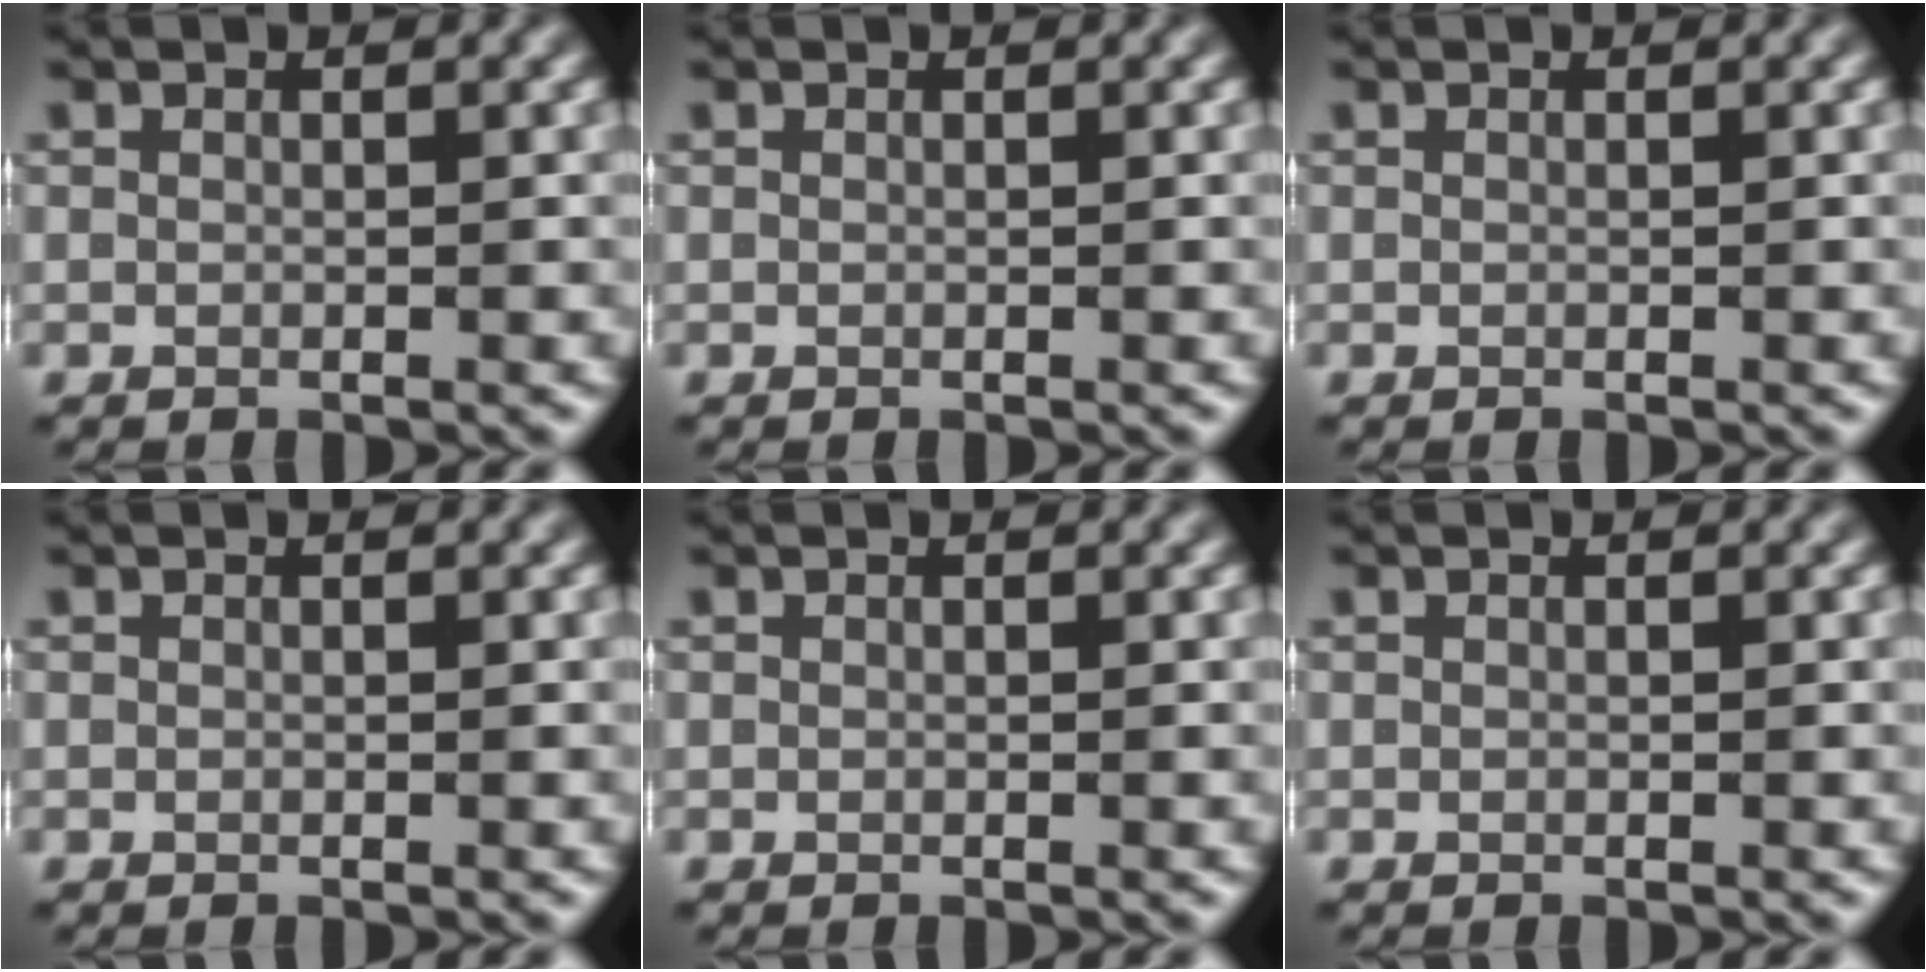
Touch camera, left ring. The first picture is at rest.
{"total": 0.0}
{"total": 0.0}
{"total": 0.0}
{"total": 0.0}
{"total": 0.0}